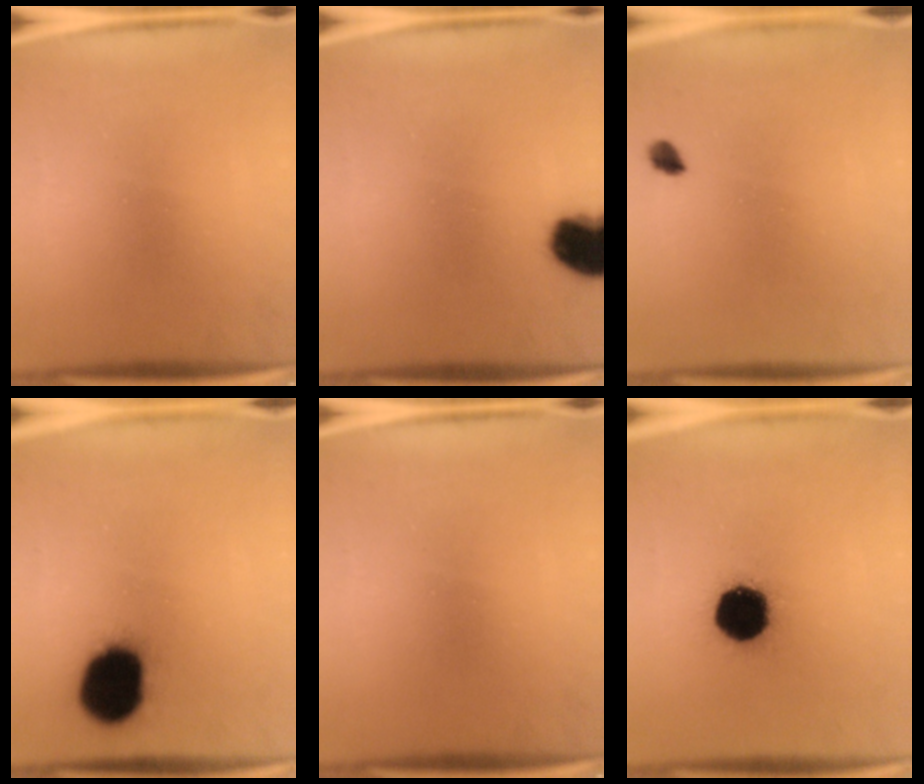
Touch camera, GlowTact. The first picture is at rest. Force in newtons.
{"total": 10.6}
{"total": 1.6}
{"total": 18.1}
{"total": 0.0}
{"total": 16.2}